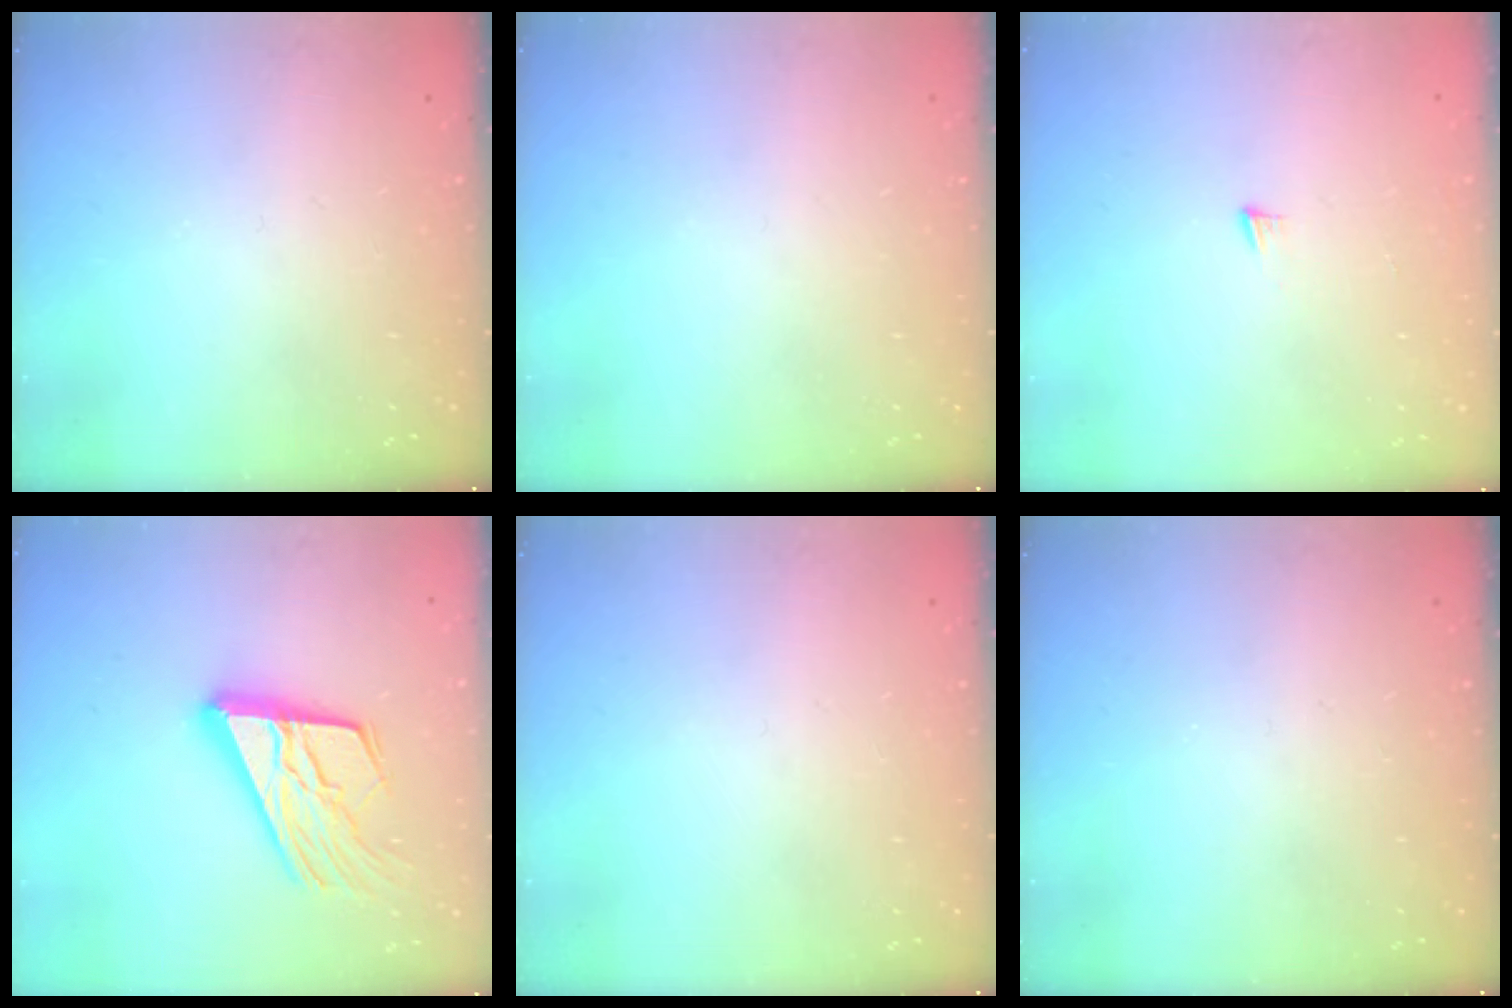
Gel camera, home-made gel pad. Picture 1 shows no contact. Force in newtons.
{"total": 0.0}
{"total": 5.2, "press": 5.2, "slide": 0.3}
{"total": 19.1, "press": 19.0, "slide": 2.5}
{"total": 0.0}
{"total": 0.0}